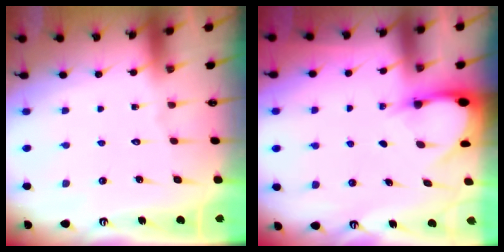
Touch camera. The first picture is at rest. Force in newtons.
{"total": 3.1, "press": 3.1, "slide": 0.2}